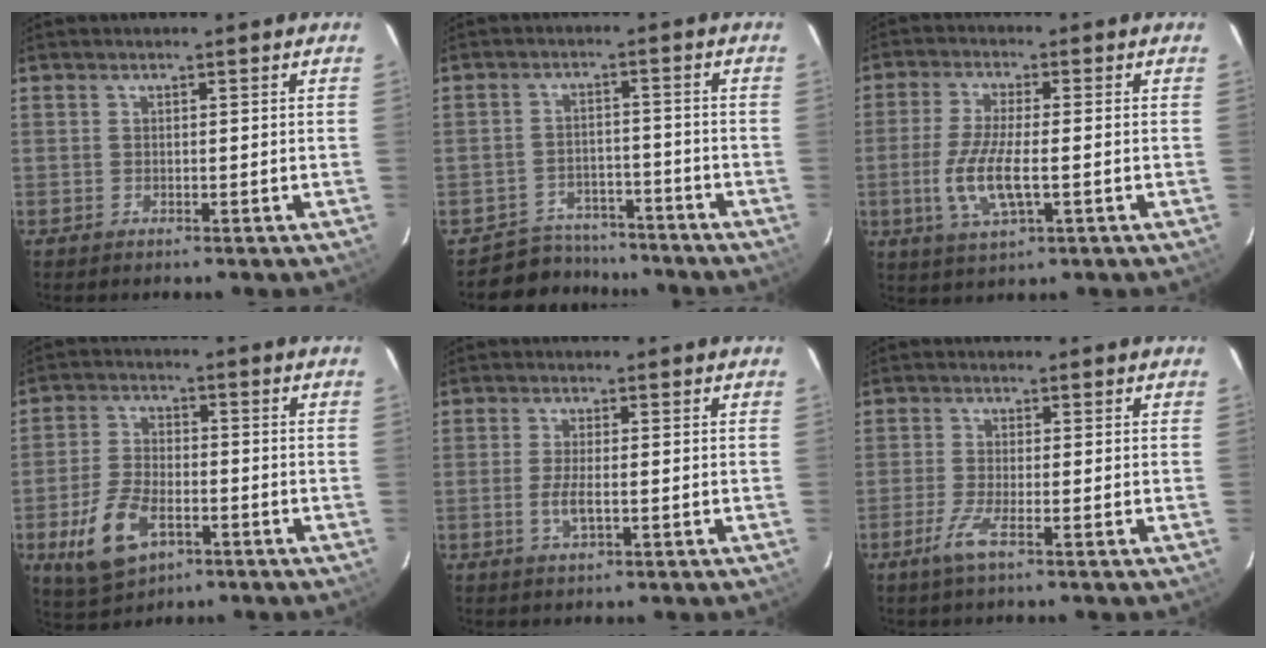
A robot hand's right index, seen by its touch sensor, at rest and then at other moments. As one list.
[{"total": 7.4, "force": [-6.4, 3.8, -0.2], "torque": [-0.009, 0.025, -0.090]}, {"total": 9.2, "force": [-2.1, 2.6, 8.6], "torque": [-0.182, -0.012, -0.039]}, {"total": 10.8, "force": [-4.7, 5.9, 7.8], "torque": [-0.177, -0.009, -0.080]}, {"total": 3.6, "force": [-1.0, 0.9, 3.4], "torque": [-0.069, -0.007, -0.017]}, {"total": 3.8, "force": [-2.1, -0.1, 3.1], "torque": [-0.078, -0.009, -0.046]}]